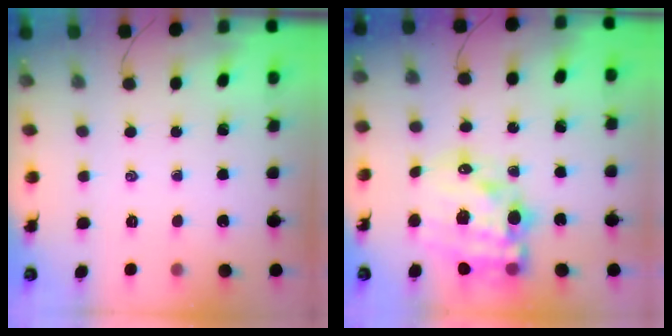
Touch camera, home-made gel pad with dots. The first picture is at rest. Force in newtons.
{"total": 18.6, "press": 18.0, "slide": 4.4}